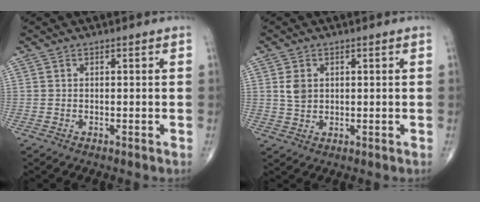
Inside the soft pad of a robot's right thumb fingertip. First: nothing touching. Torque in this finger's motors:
{"motor_torque": [-0.06, 0.68, 0.39, 0.13, 0.01]}